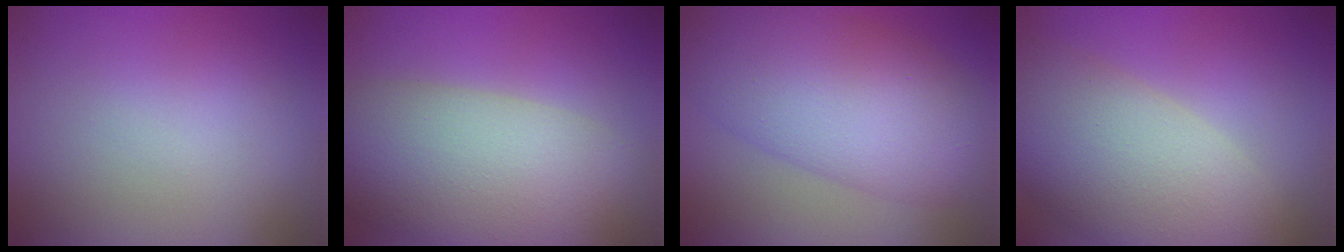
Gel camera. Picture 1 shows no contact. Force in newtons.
{"total": 10.8, "press": 10.8, "slide": 0.7}
{"total": 10.4, "press": 10.4, "slide": 0.1}
{"total": 10.2, "press": 10.2, "slide": 0.7}